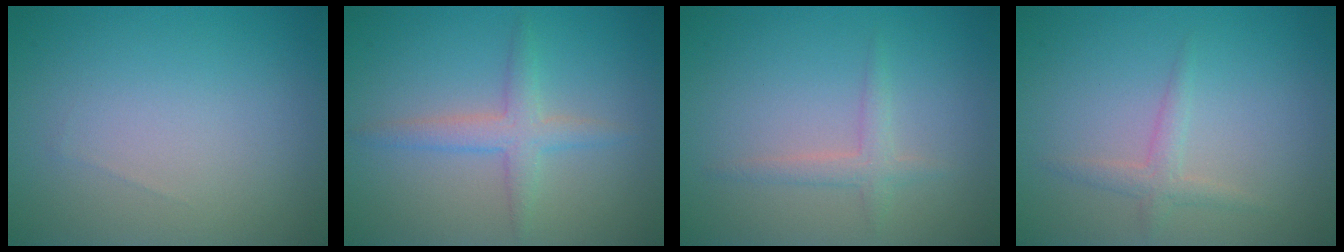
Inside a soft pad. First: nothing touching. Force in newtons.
{"total": 2.6, "press": 2.6, "slide": 0.1}
{"total": 1.5, "press": 1.5, "slide": 0.1}
{"total": 1.6, "press": 1.6, "slide": 0.1}